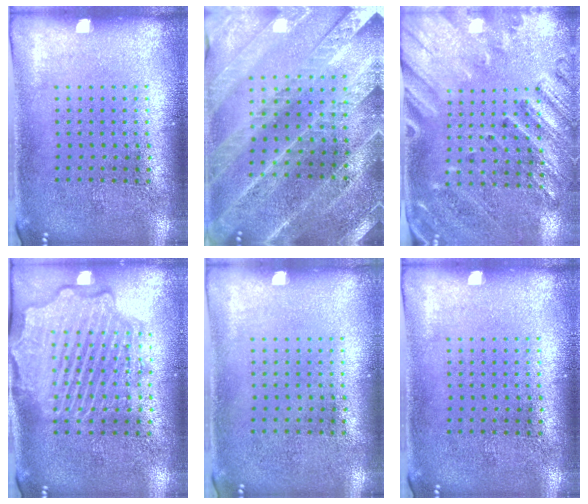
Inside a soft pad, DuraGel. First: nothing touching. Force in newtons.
{"total": 2.8, "press": 2.7, "slide": 0.4}
{"total": 2.4, "press": 2.0, "slide": 1.3}
{"total": 3.6, "press": 3.6, "slide": 0.4}
{"total": 0.0}
{"total": 0.0}